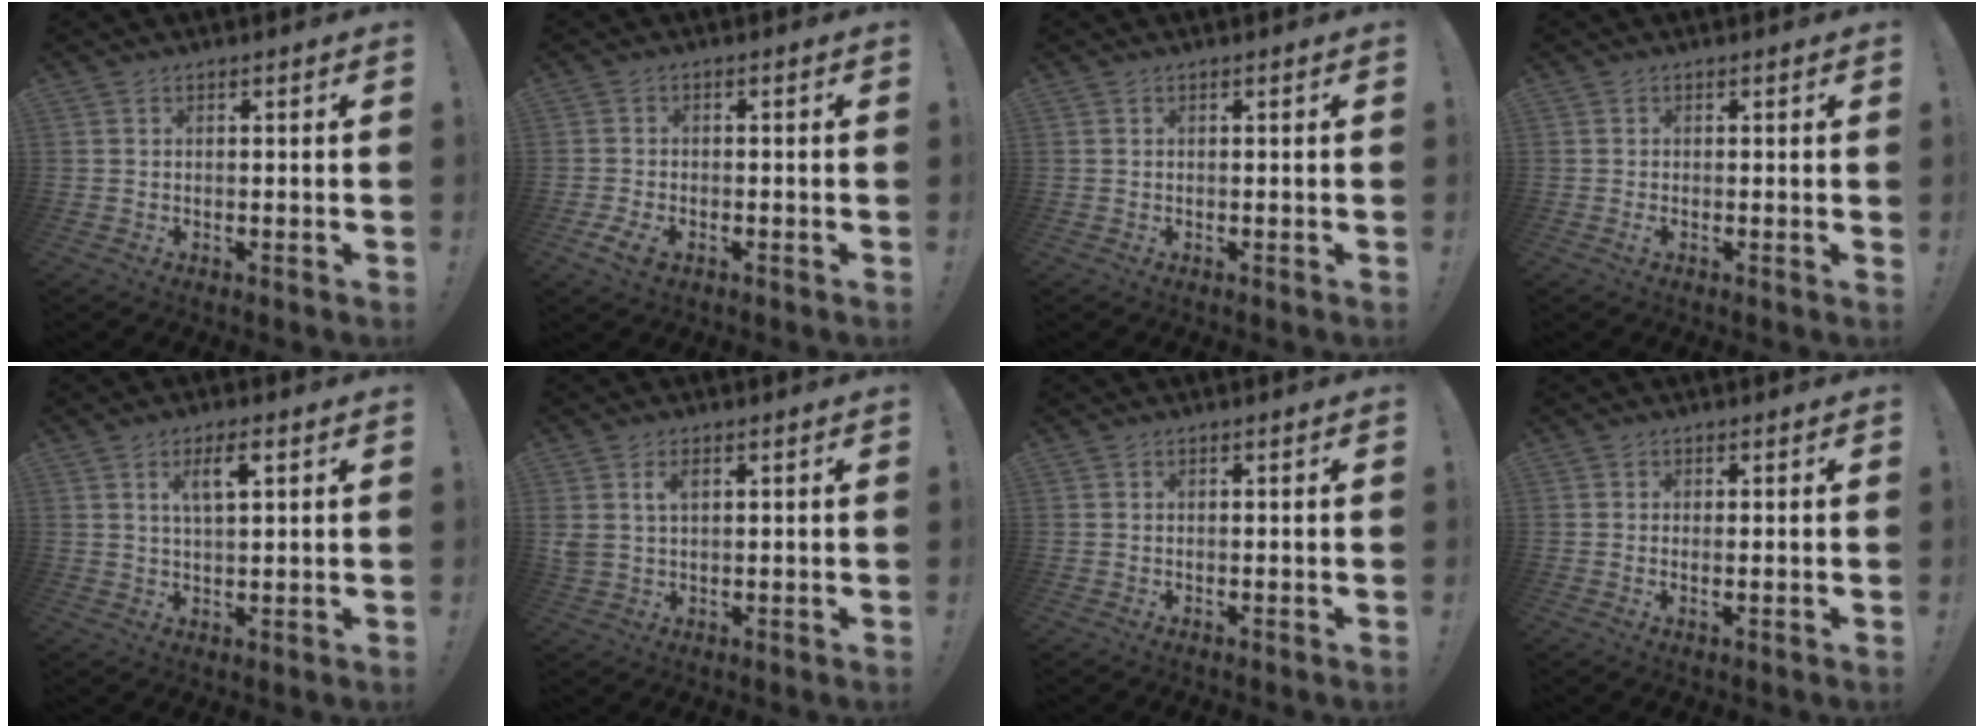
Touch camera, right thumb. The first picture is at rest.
{"total": 4.6, "force": [-2.3, 2.4, 3.3], "torque": [-0.079, 0.002, -0.041]}
{"total": 0.0}
{"total": 1.2, "force": [0.2, 0.1, 1.2], "torque": [-0.020, -0.002, 0.002]}
{"total": 5.7, "force": [2.4, 1.6, 4.9], "torque": [-0.082, -0.004, 0.036]}
{"total": 3.9, "force": [1.6, 2.1, 2.9], "torque": [-0.052, 0.000, 0.029]}
{"total": 0.0}
{"total": 1.0, "force": [0.3, -0.2, 1.0], "torque": [-0.009, -0.008, 0.002]}